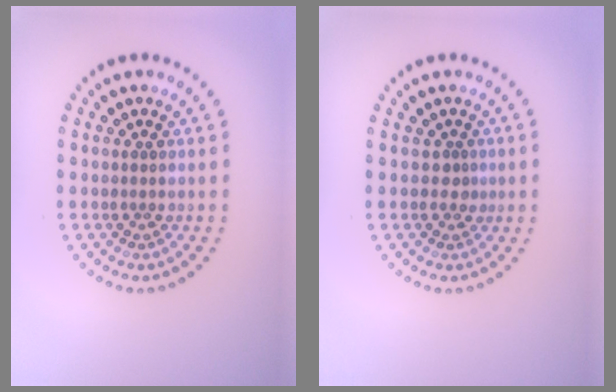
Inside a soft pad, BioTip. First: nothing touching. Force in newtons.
{"total": 0.9, "press": 0.6, "slide": 0.7}